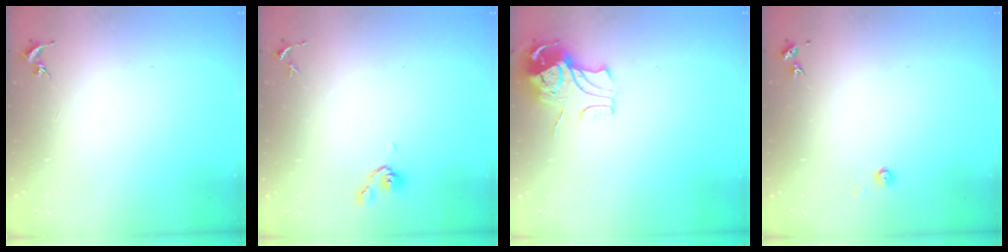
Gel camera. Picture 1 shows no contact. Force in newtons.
{"total": 5.3, "press": 5.2, "slide": 0.8}
{"total": 9.4, "press": 9.4, "slide": 1.1}
{"total": 3.5, "press": 3.5, "slide": 0.2}